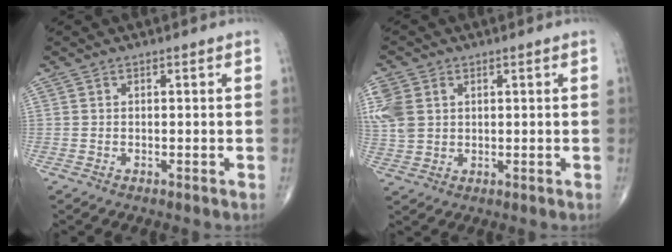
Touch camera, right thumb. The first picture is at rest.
{"total": 8.8, "force": [2.3, 6.8, 5.2], "torque": [-0.130, 0.003, 0.051]}